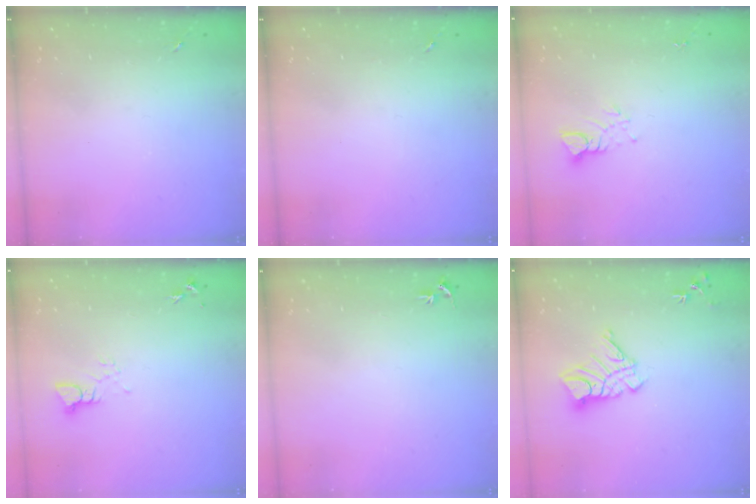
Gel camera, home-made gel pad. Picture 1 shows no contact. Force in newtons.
{"total": 0.0}
{"total": 3.5, "press": 3.5, "slide": 0.3}
{"total": 3.4, "press": 3.4, "slide": 0.3}
{"total": 3.1, "press": 3.1, "slide": 0.4}
{"total": 11.1, "press": 11.0, "slide": 1.0}